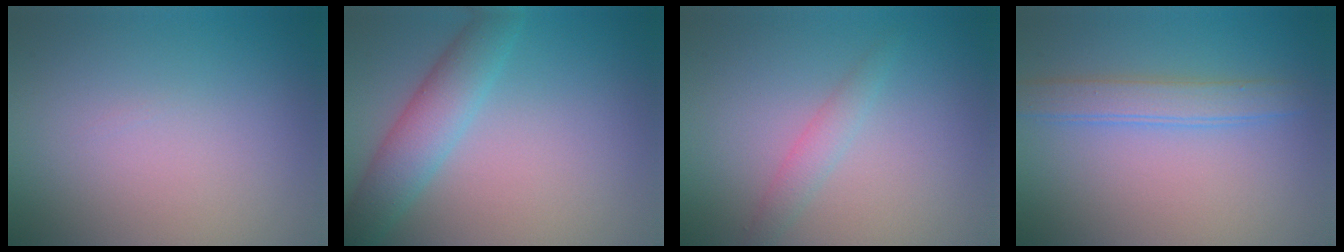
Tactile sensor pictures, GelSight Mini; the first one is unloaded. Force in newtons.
{"total": 4.4, "press": 4.4, "slide": 0.2}
{"total": 1.7, "press": 1.7, "slide": 0.1}
{"total": 2.8, "press": 2.8, "slide": 0.0}